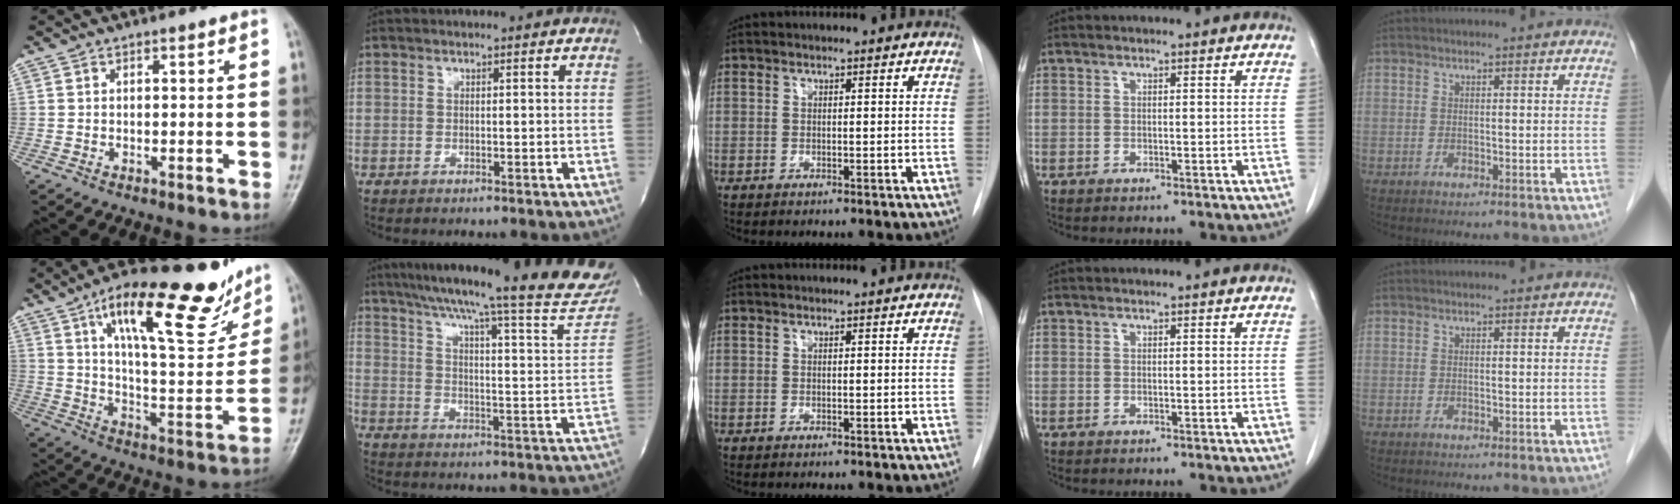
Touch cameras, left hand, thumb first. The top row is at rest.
{"thumb": {"total": 23.6, "force": [14.2, 7.5, 17.2], "torque": [-0.219, -0.052, 0.226]}, "index": {"total": 29.6, "force": [25.2, 2.1, 15.5], "torque": [-0.236, -0.046, 0.317]}}